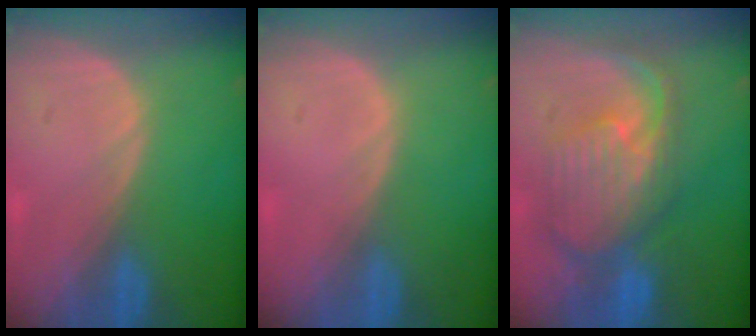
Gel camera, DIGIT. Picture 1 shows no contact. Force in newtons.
{"total": 0.0}
{"total": 10.6, "press": 9.5, "slide": 4.8}